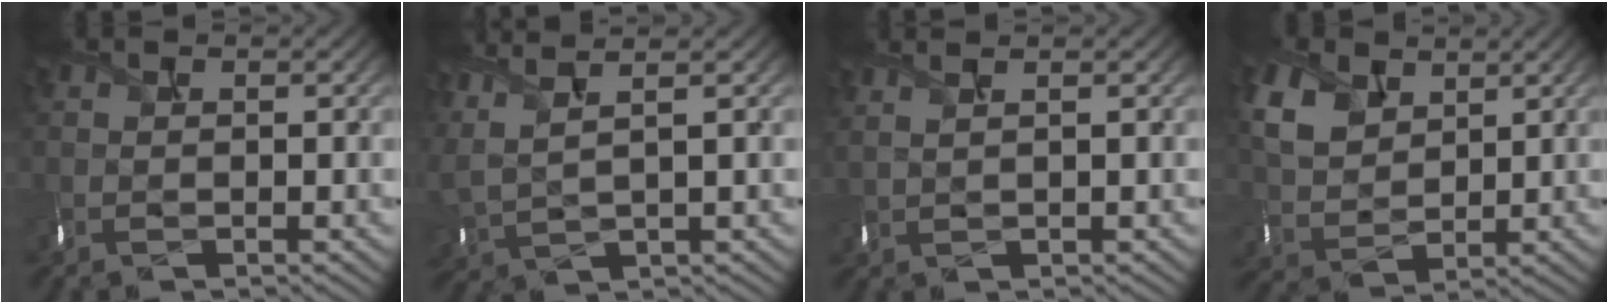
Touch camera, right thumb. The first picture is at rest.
{"total": 6.3, "force": [3.9, 2.0, 4.6], "torque": [-0.137, 0.004, 0.086]}
{"total": 2.4, "force": [1.6, 0.8, 1.6], "torque": [-0.024, 0.007, 0.018]}
{"total": 7.1, "force": [3.8, 4.9, 3.4], "torque": [-0.123, -0.003, 0.087]}